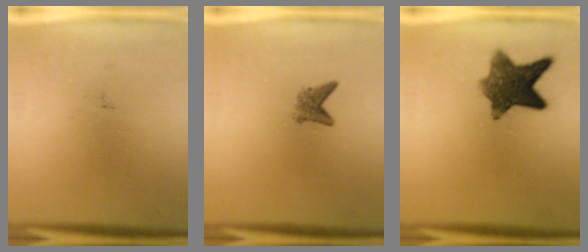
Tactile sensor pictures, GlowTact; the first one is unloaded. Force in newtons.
{"total": 2.1}
{"total": 9.5}